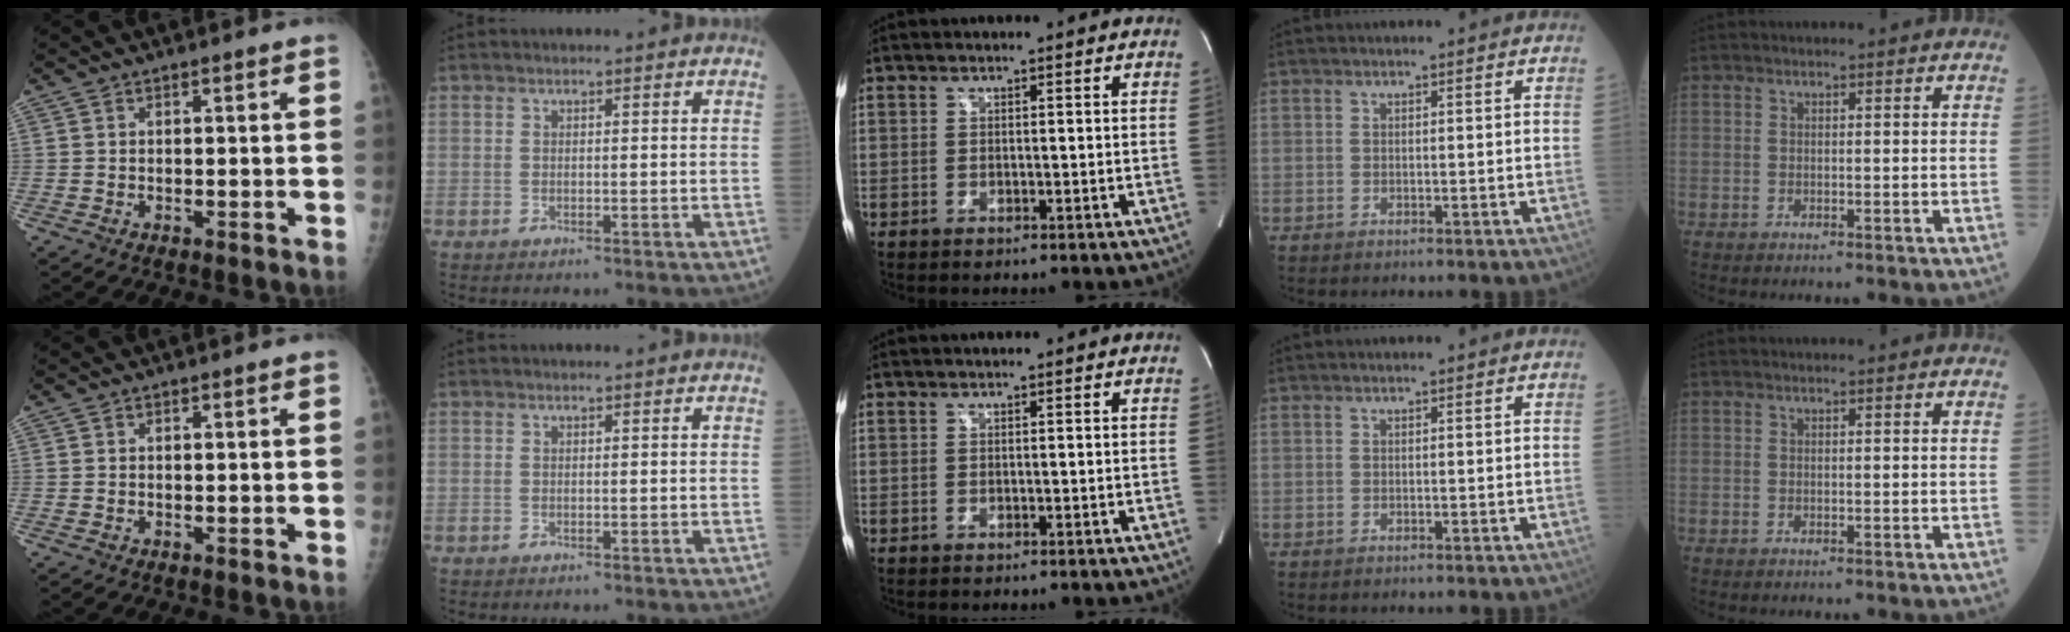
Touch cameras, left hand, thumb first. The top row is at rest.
{}